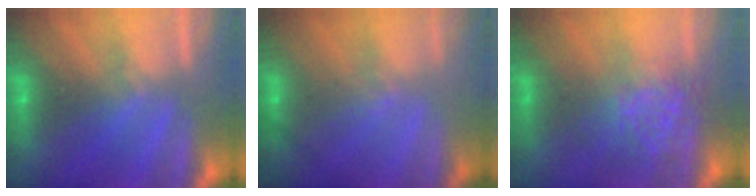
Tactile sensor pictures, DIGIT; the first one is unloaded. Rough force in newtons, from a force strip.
{"total": 2.8}
{"total": 3.6}